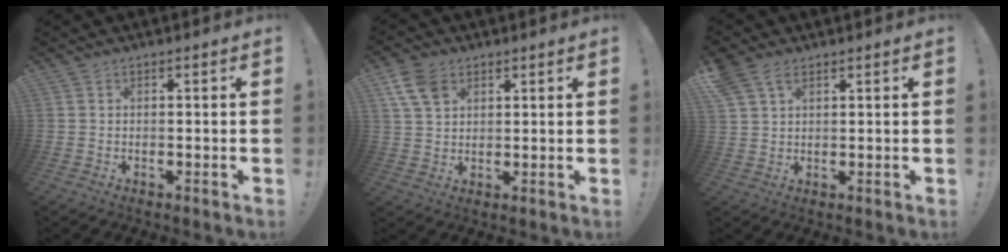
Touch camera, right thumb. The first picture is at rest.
{"total": 8.7, "force": [4.5, 5.9, 4.6], "torque": [-0.082, -0.012, 0.087]}
{"total": 5.7, "force": [3.4, 3.3, 3.1], "torque": [-0.061, -0.008, 0.070]}